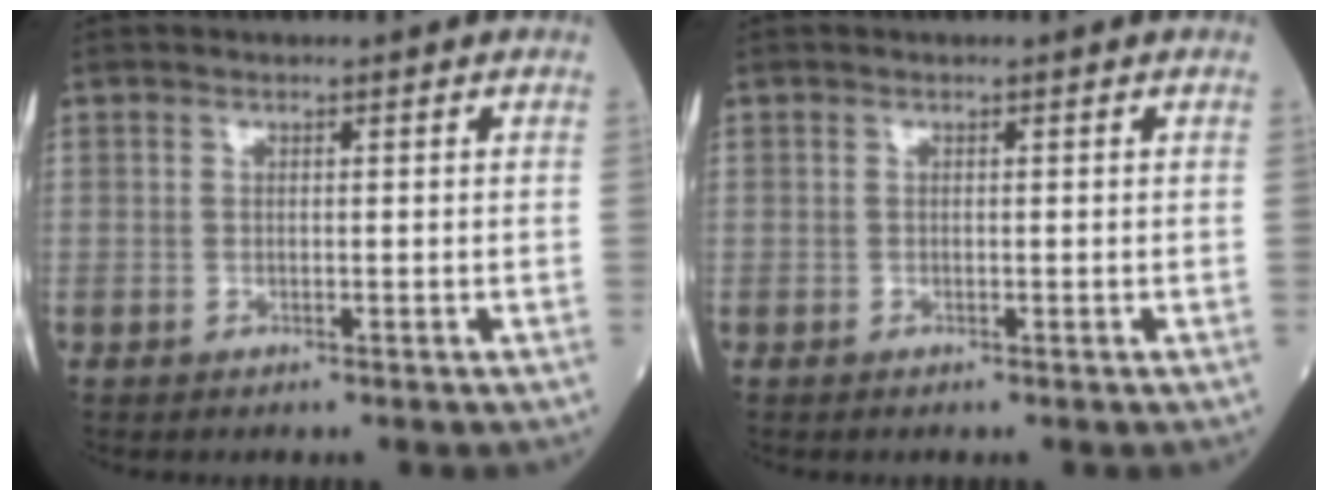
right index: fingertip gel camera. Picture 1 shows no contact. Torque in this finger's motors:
{"motor_torque": [-0.17, 0.03, -0.03, -0.02]}